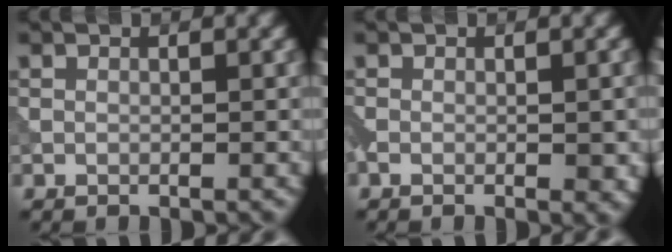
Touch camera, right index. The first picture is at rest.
{"total": 2.8, "force": [-0.9, 1.1, 2.4], "torque": [-0.038, -0.004, -0.015]}